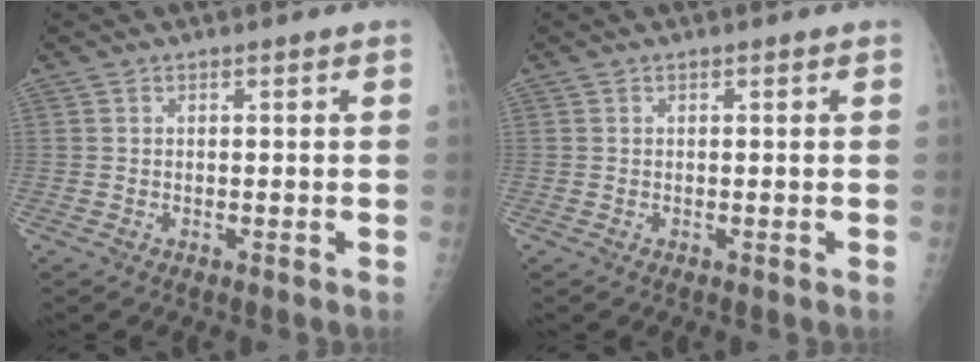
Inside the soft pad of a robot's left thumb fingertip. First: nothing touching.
{"total": 0.0}